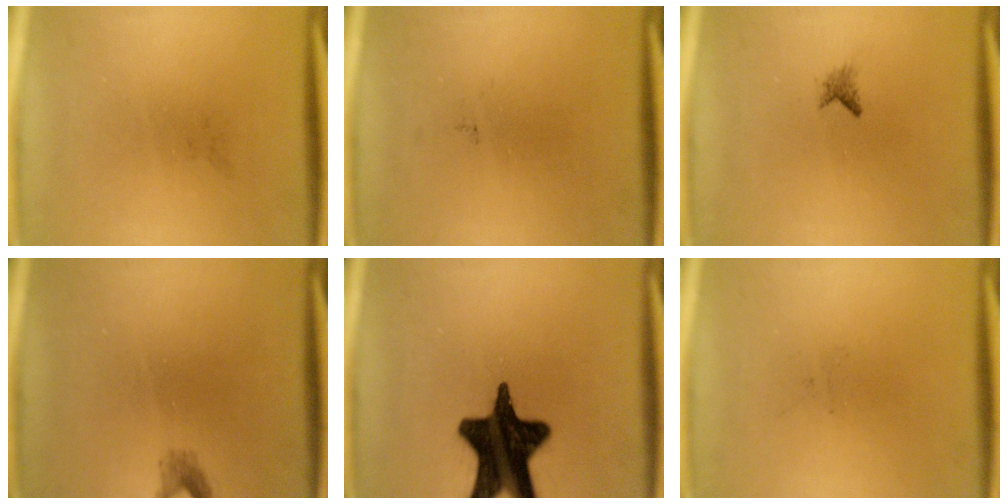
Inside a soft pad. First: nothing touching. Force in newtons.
{"total": 0.0}
{"total": 0.9}
{"total": 1.2}
{"total": 18.6}
{"total": 0.0}